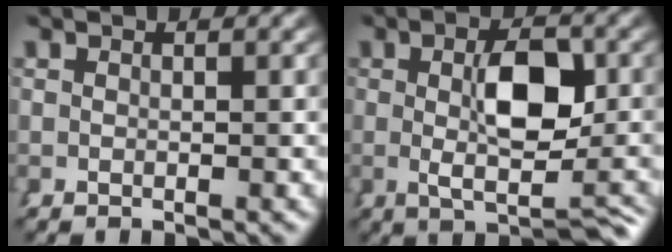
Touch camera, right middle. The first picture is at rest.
{"total": 7.2, "force": [-0.6, 2.5, 6.8], "torque": [-0.096, -0.010, 0.001]}